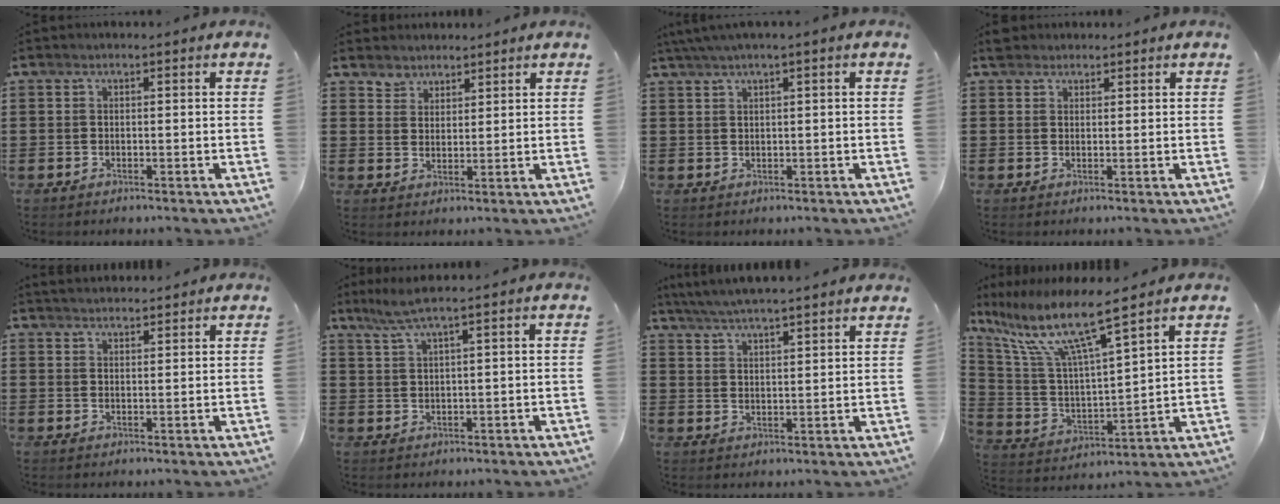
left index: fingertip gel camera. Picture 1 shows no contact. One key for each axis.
{"total": 3.3, "fx": 2.8, "fy": 1.6, "fz": -0.6, "tx": -0.003, "ty": 0.000, "tz": 0.054}
{"total": 1.9, "fx": 0.9, "fy": -0.2, "fz": 1.6, "tx": -0.030, "ty": -0.002, "tz": 0.017}
{"total": 1.9, "fx": 1.6, "fy": 1.0, "fz": 0.2, "tx": -0.009, "ty": 0.005, "tz": 0.032}
{"total": 2.0, "fx": 2.0, "fy": 0.0, "fz": 0.1, "tx": -0.006, "ty": 0.000, "tz": 0.039}
{"total": 3.6, "fx": 2.3, "fy": -0.2, "fz": 2.8, "tx": -0.067, "ty": -0.002, "tz": 0.039}
{"total": 4.7, "fx": 4.5, "fy": -0.4, "fz": 1.3, "tx": -0.041, "ty": -0.019, "tz": 0.079}
{"total": 11.0, "fx": 8.0, "fy": 1.0, "fz": 7.5, "tx": -0.181, "ty": -0.051, "tz": 0.130}